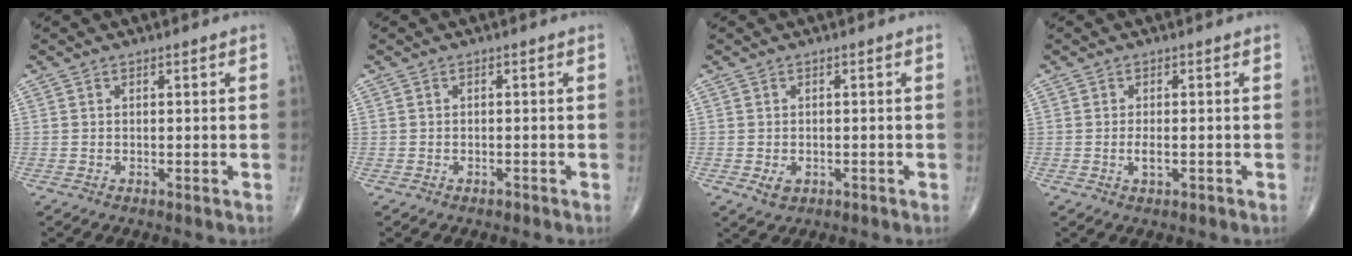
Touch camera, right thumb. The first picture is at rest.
{"total": 0.7, "force": [-0.5, 0.4, 0.3], "torque": [-0.003, 0.001, -0.011]}
{"total": 2.5, "force": [-0.8, 1.8, 1.6], "torque": [-0.023, -0.002, -0.007]}
{"total": 2.1, "force": [-0.6, 0.9, 1.9], "torque": [-0.037, -0.002, -0.010]}